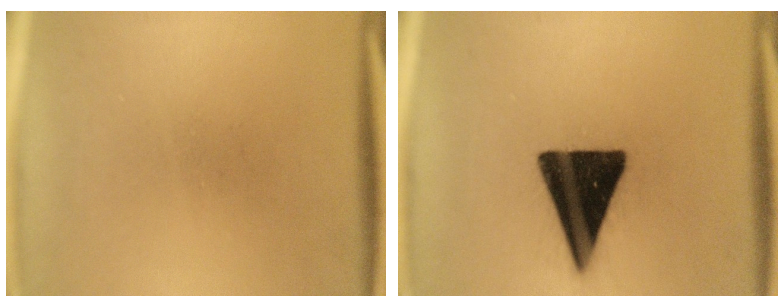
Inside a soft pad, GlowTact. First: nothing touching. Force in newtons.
{"total": 18.9}